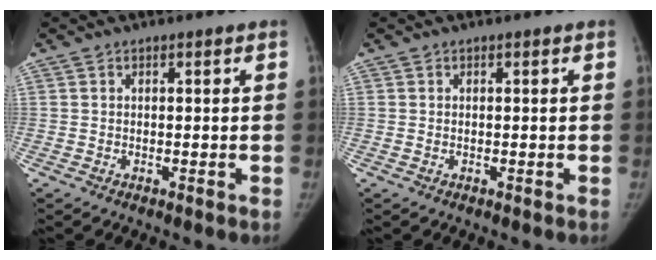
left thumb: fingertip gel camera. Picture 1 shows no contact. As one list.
[{"total": 0.0}]